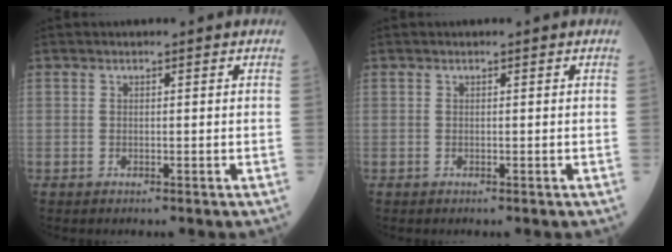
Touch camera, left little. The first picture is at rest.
{"total": 0.0}